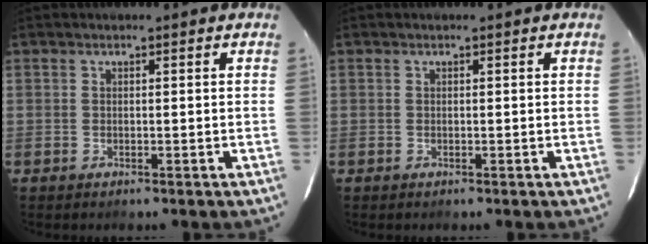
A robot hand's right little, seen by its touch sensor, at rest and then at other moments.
{"total": 0.0}